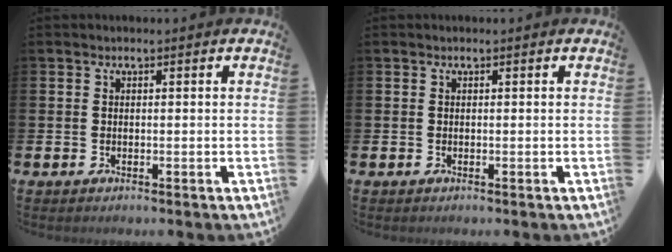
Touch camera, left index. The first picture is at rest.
{"total": 0.0}